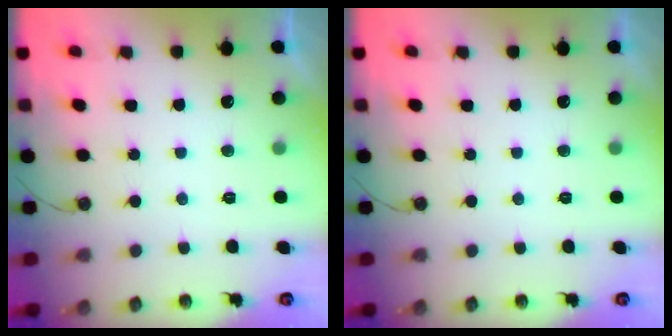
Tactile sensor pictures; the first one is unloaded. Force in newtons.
{"total": 0.0}